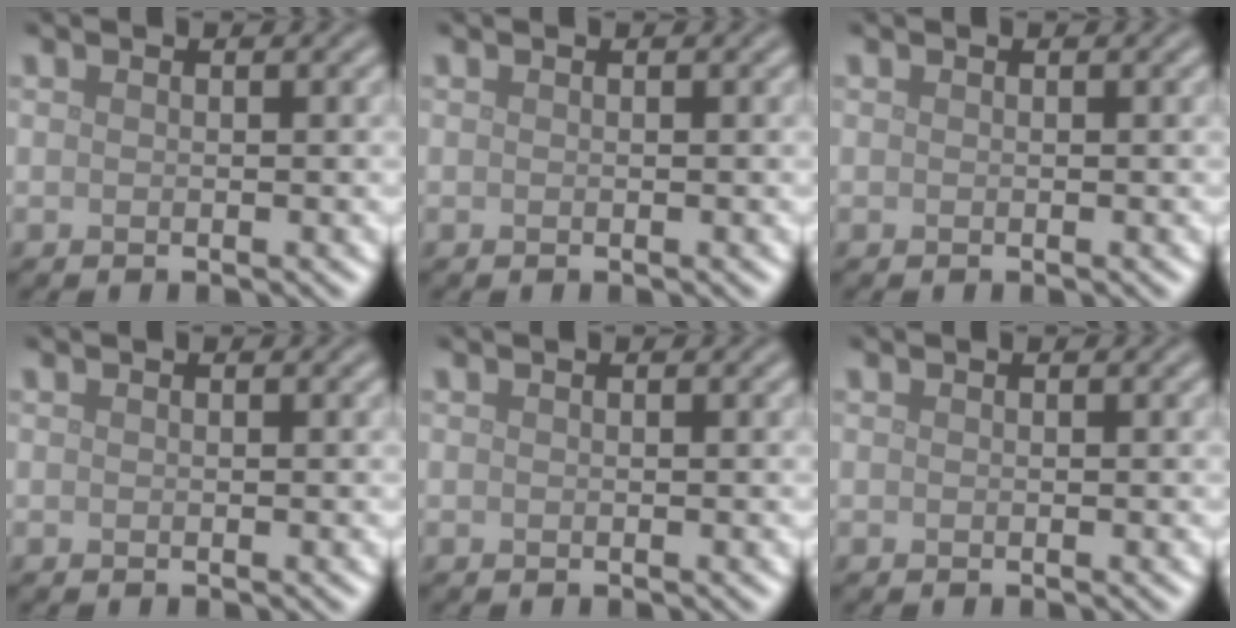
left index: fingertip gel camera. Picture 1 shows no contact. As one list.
[{"total": 0.0}, {"total": 0.0}, {"total": 0.0}, {"total": 0.0}, {"total": 0.0}]